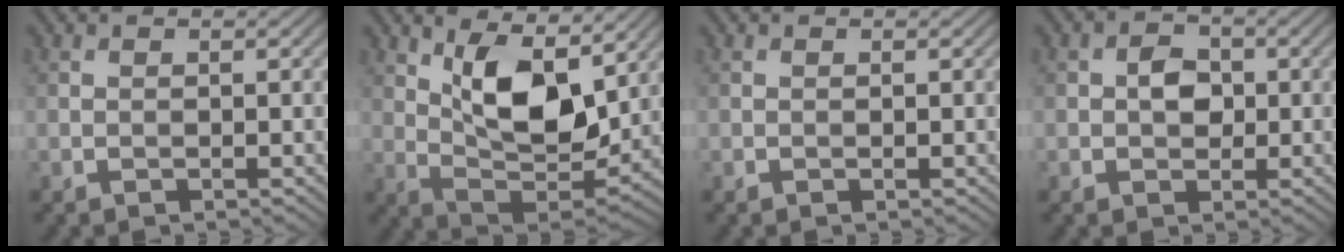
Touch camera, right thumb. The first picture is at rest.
{"total": 11.3, "force": [4.5, 5.3, 8.8], "torque": [-0.163, -0.011, 0.085]}
{"total": 0.0}
{"total": 3.0, "force": [0.0, 2.3, 1.9], "torque": [-0.035, 0.002, -0.005]}